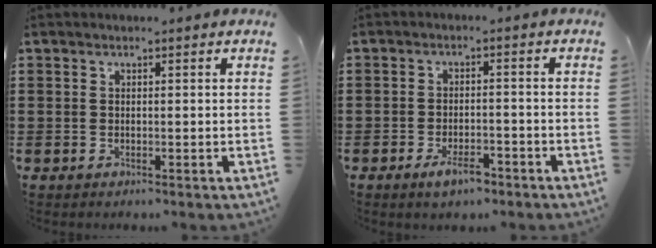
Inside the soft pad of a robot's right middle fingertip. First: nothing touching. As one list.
[{"total": 3.9, "force": [-2.7, 1.5, 2.3], "torque": [-0.043, 0.006, -0.052]}]